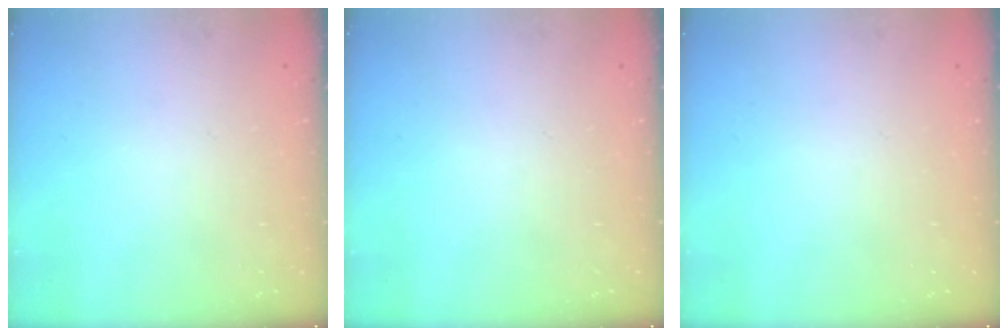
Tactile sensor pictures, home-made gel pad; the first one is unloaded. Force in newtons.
{"total": 0.0}
{"total": 0.0}